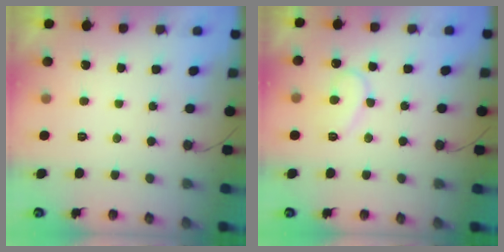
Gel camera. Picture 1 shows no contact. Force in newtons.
{"total": 9.8, "press": 9.8, "slide": 0.9}